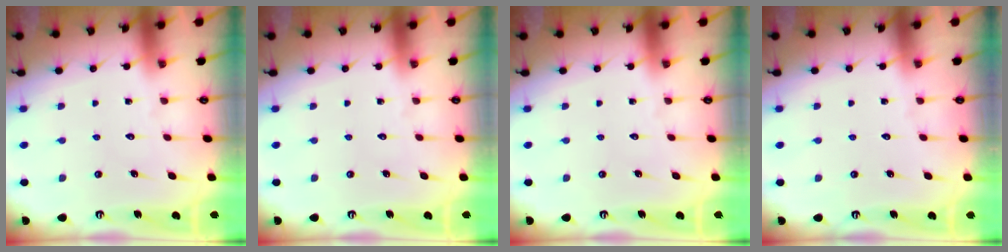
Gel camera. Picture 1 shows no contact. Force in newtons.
{"total": 0.0}
{"total": 0.0}
{"total": 0.0}